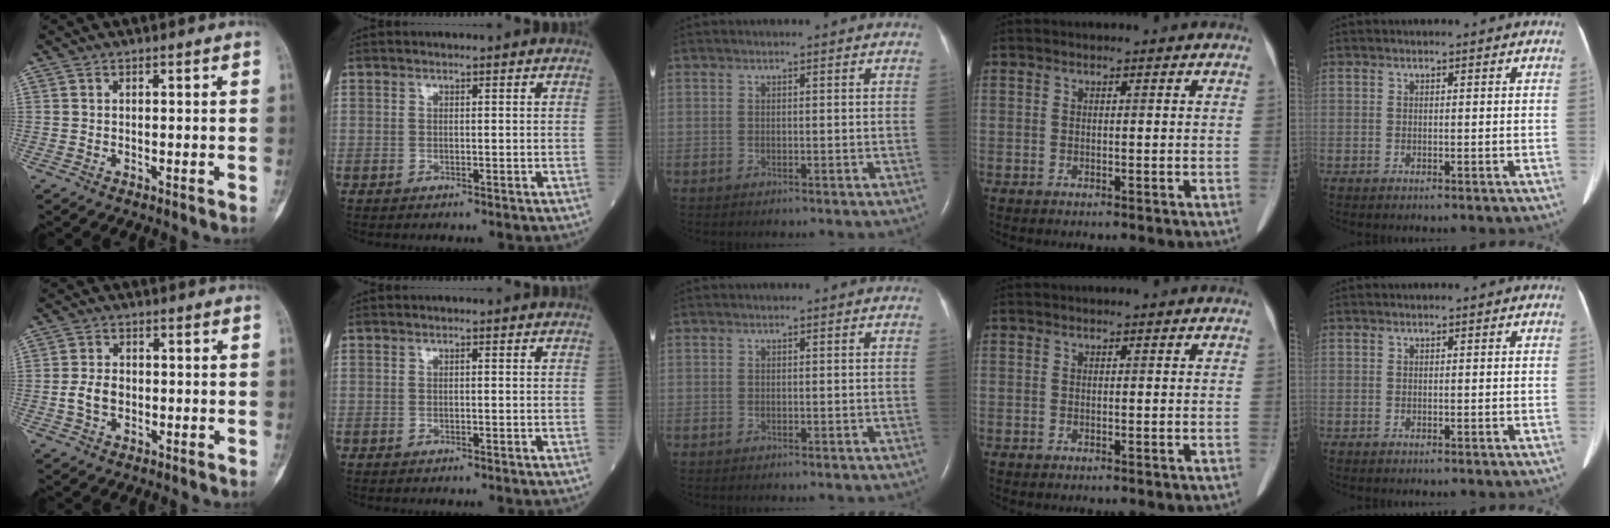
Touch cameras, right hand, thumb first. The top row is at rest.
{"thumb": {"total": 4.3, "force": [-0.7, 3.1, 3.0], "torque": [-0.057, 0.010, -0.015]}}